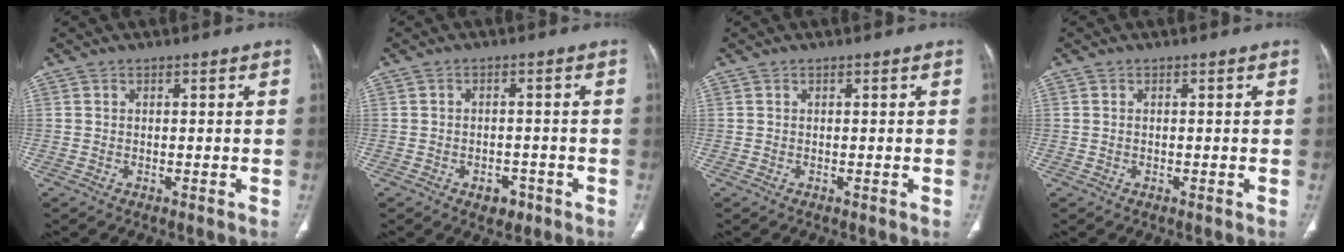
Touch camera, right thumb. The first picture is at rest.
{"total": 3.6, "force": [-1.9, 2.4, 1.7], "torque": [-0.010, 0.012, -0.020]}
{"total": 0.0}
{"total": 0.0}